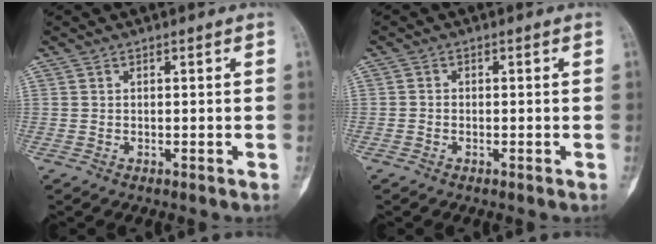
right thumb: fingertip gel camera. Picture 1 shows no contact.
{"total": 0.8, "force": [-0.3, 0.7, 0.3], "torque": [-0.002, 0.003, -0.007]}